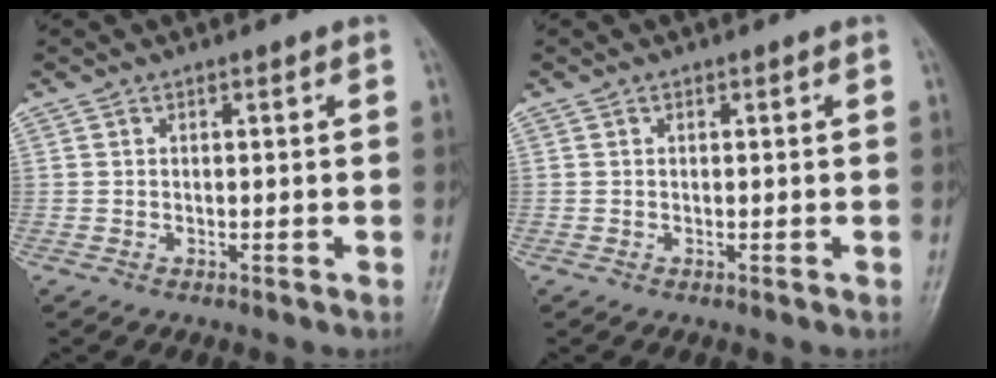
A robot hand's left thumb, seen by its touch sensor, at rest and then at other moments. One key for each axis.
{"total": 0.0}